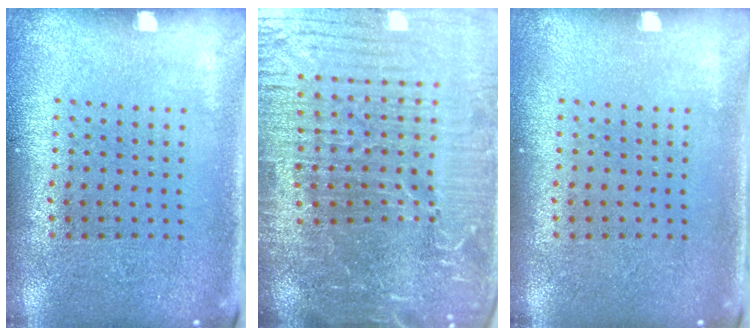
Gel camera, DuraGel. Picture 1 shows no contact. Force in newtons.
{"total": 7.1, "press": 6.2, "slide": 3.6}
{"total": 0.0}